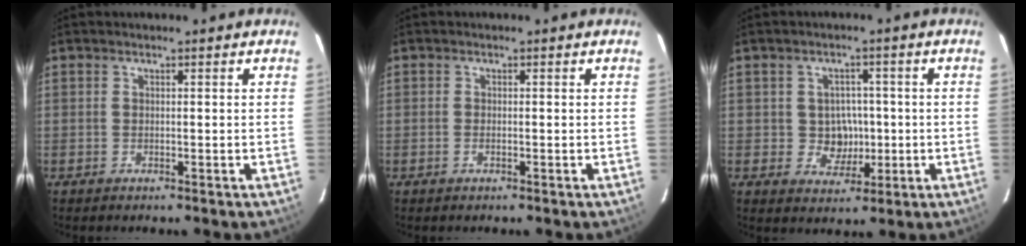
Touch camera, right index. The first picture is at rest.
{"total": 0.6, "force": [-0.3, 0.1, 0.6], "torque": [-0.012, -0.001, -0.006]}
{"total": 5.2, "force": [-0.3, 4.9, 1.8], "torque": [-0.037, 0.011, 0.009]}